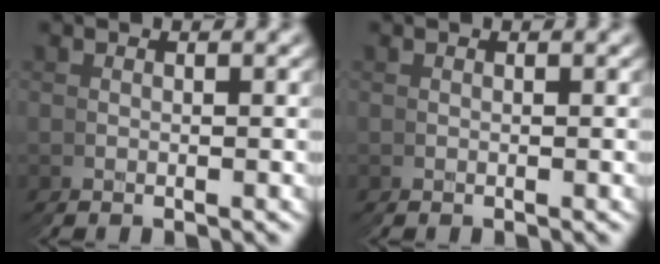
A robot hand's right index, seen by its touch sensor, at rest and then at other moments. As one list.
[{"total": 0.0}]